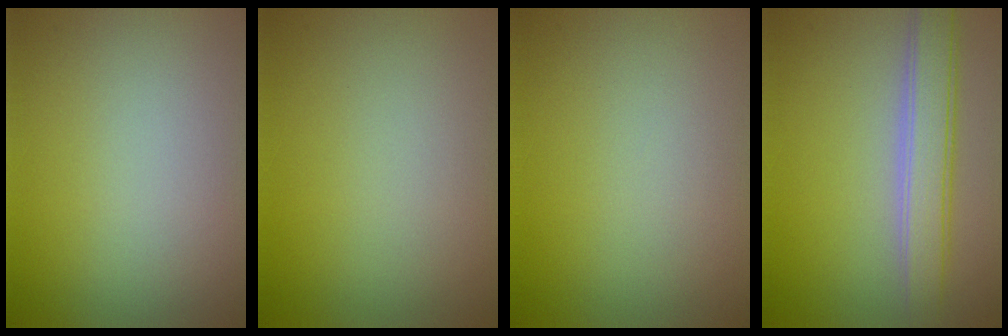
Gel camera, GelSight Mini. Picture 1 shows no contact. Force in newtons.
{"total": 0.0}
{"total": 0.0}
{"total": 4.0, "press": 4.0, "slide": 0.2}